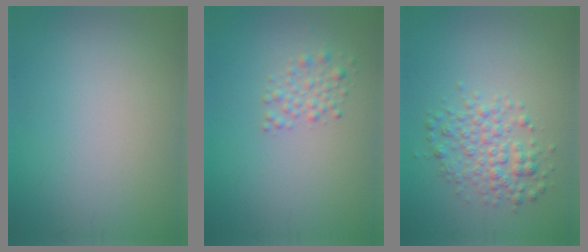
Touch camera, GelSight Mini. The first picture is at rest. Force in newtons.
{"total": 1.7, "press": 1.7, "slide": 0.0}
{"total": 3.4, "press": 3.4, "slide": 0.1}